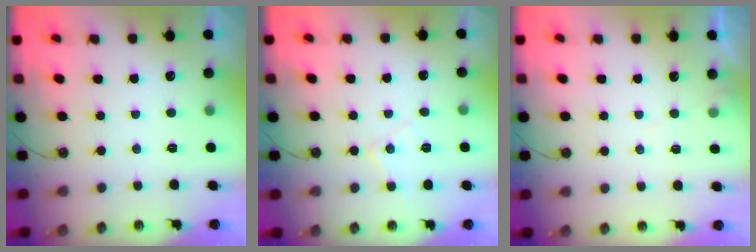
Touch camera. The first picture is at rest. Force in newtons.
{"total": 6.9, "press": 6.8, "slide": 0.6}
{"total": 4.2, "press": 4.1, "slide": 0.6}